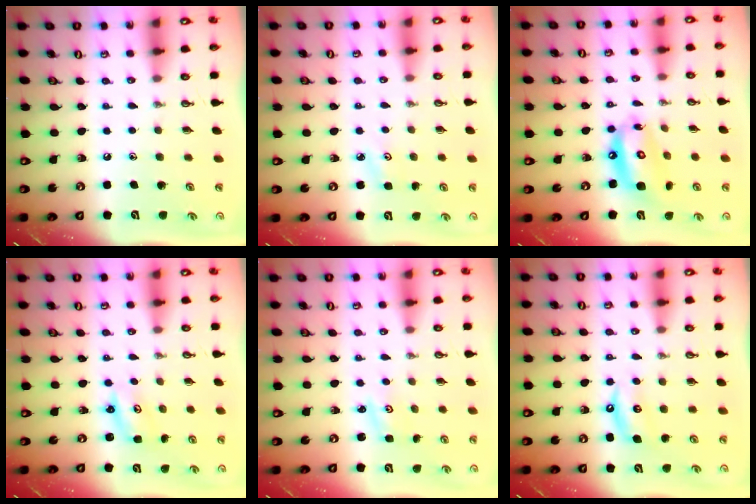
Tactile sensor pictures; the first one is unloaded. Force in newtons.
{"total": 2.6, "press": 2.6, "slide": 0.3}
{"total": 12.9, "press": 12.7, "slide": 1.9}
{"total": 2.6, "press": 2.6, "slide": 0.3}
{"total": 1.7, "press": 1.6, "slide": 0.3}
{"total": 4.3, "press": 4.3, "slide": 0.3}